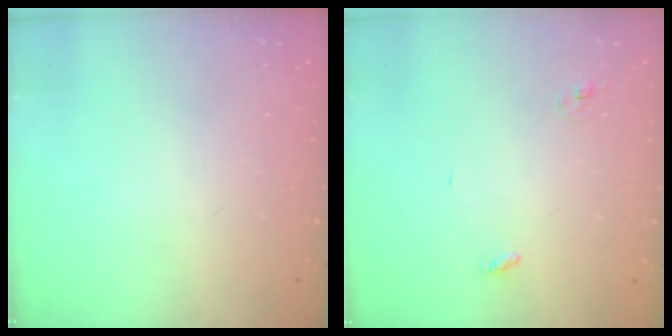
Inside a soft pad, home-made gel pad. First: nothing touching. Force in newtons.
{"total": 2.8, "press": 2.8, "slide": 0.2}